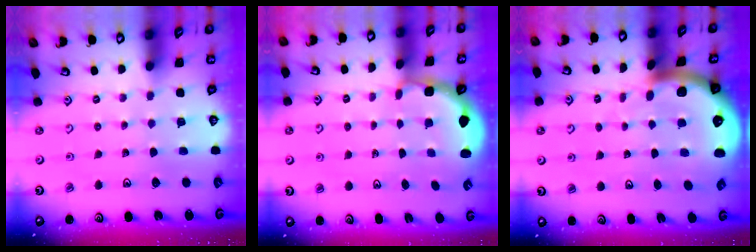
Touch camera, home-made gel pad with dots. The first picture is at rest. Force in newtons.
{"total": 2.9, "press": 2.3, "slide": 1.7}
{"total": 6.5, "press": 6.4, "slide": 1.0}